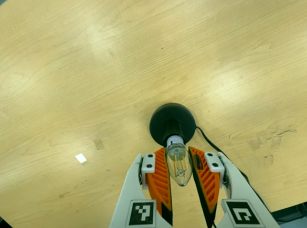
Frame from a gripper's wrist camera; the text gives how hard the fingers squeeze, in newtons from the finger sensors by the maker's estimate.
{"total": 11.8, "left": 11.4, "right": 12.3}